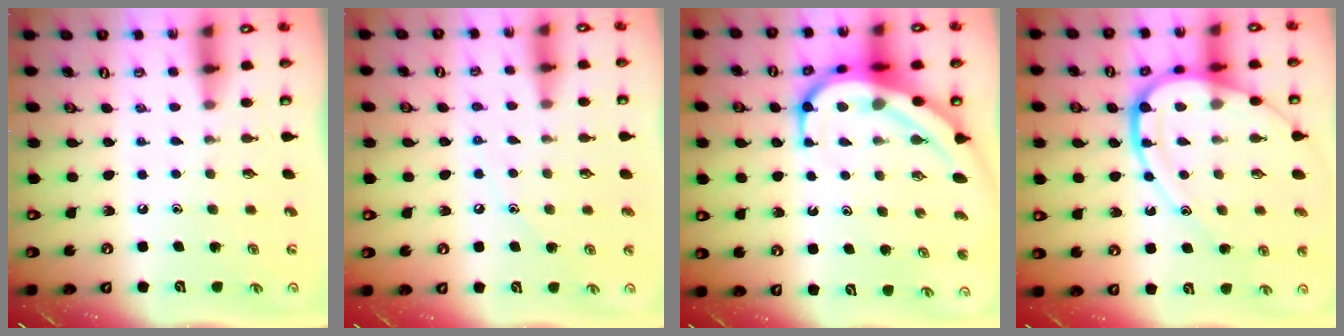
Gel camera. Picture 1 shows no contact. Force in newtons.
{"total": 6.0, "press": 5.9, "slide": 0.8}
{"total": 11.8, "press": 11.7, "slide": 1.1}
{"total": 16.4, "press": 16.3, "slide": 1.4}